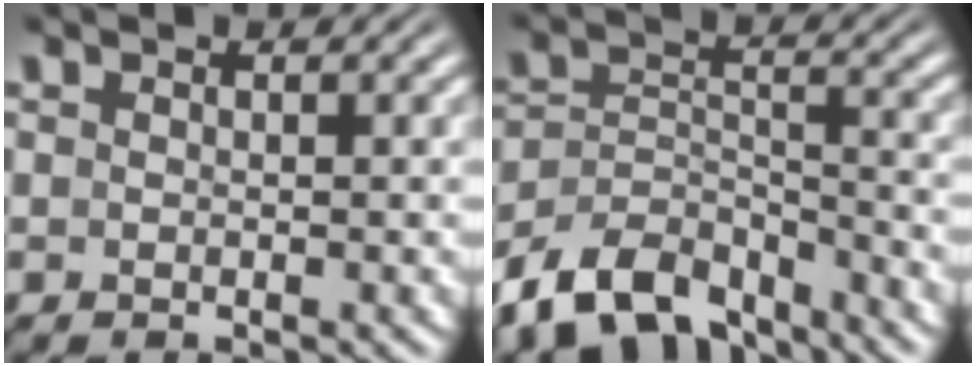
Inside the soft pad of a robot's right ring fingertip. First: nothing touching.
{"total": 9.3, "force": [-6.6, 5.1, 4.0], "torque": [-0.083, -0.042, -0.094]}